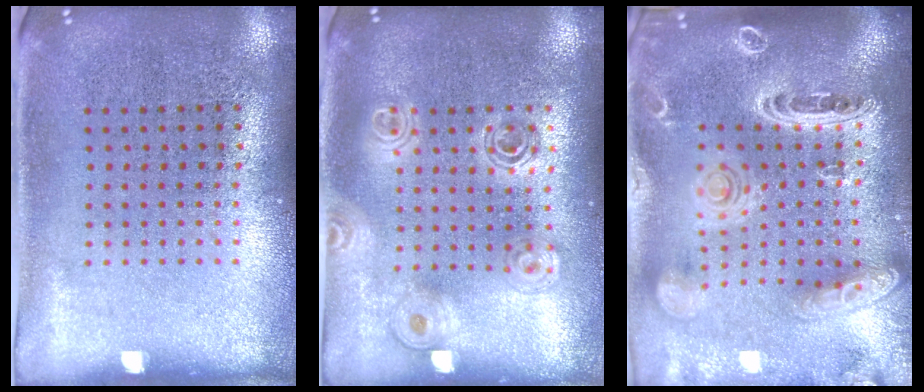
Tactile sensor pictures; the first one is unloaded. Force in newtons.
{"total": 1.6, "press": 1.4, "slide": 0.8}
{"total": 3.5, "press": 2.9, "slide": 2.1}